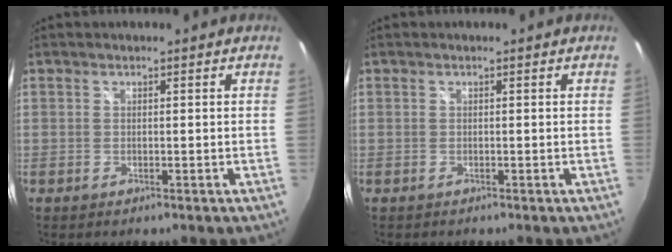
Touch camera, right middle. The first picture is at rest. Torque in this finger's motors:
{"motor_torque": [-0.21, -0.29, -0.03, -0.01]}